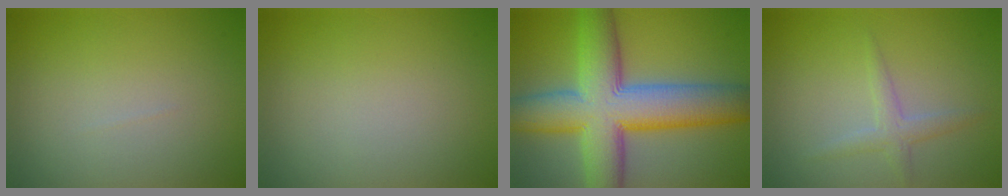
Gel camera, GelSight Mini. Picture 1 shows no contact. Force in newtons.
{"total": 0.0}
{"total": 12.3, "press": 12.3, "slide": 0.3}
{"total": 1.8, "press": 1.8, "slide": 0.1}